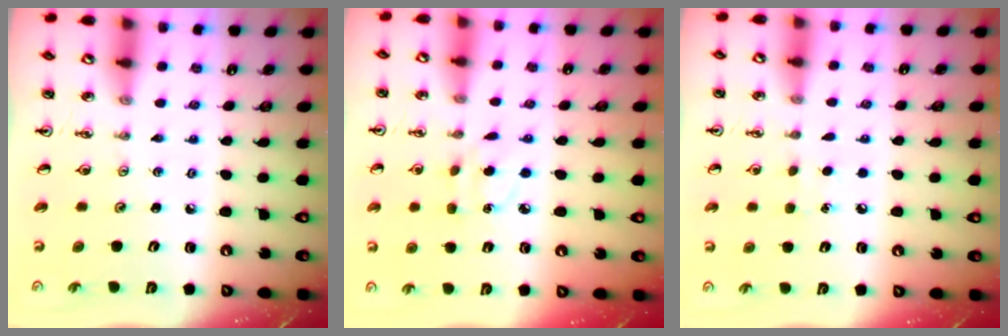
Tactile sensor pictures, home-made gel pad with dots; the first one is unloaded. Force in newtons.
{"total": 5.2, "press": 5.1, "slide": 0.6}
{"total": 5.8, "press": 5.8, "slide": 0.7}